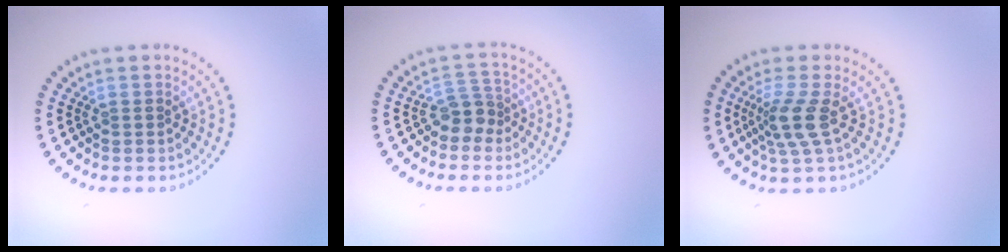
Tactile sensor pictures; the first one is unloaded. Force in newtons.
{"total": 2.2, "press": 1.7, "slide": 1.4}
{"total": 2.8, "press": 2.1, "slide": 1.8}